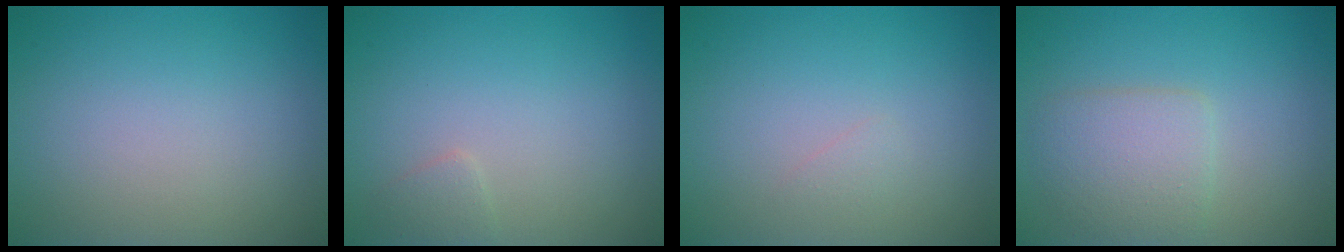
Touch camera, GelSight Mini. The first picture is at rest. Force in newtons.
{"total": 0.9, "press": 0.9, "slide": 0.1}
{"total": 0.6, "press": 0.6, "slide": 0.0}
{"total": 3.3, "press": 3.3, "slide": 0.1}